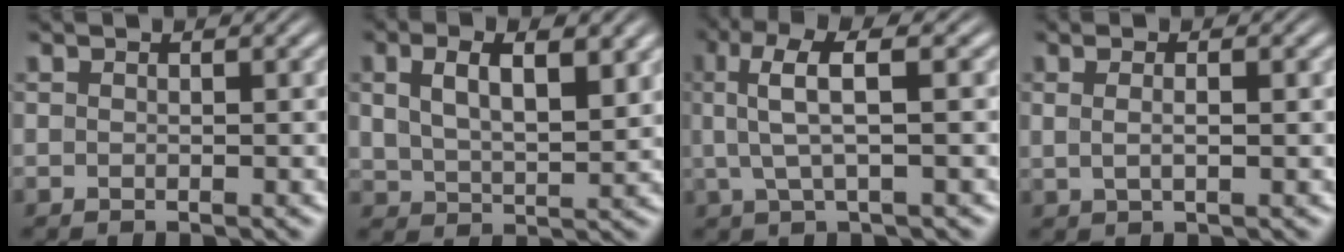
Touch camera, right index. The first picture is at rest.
{"total": 4.2, "force": [1.6, 2.4, 3.1], "torque": [-0.048, -0.001, 0.032]}
{"total": 5.4, "force": [1.5, 1.7, 4.9], "torque": [-0.096, 0.017, 0.020]}
{"total": 2.0, "force": [0.5, 0.7, 1.8], "torque": [-0.032, 0.000, 0.010]}